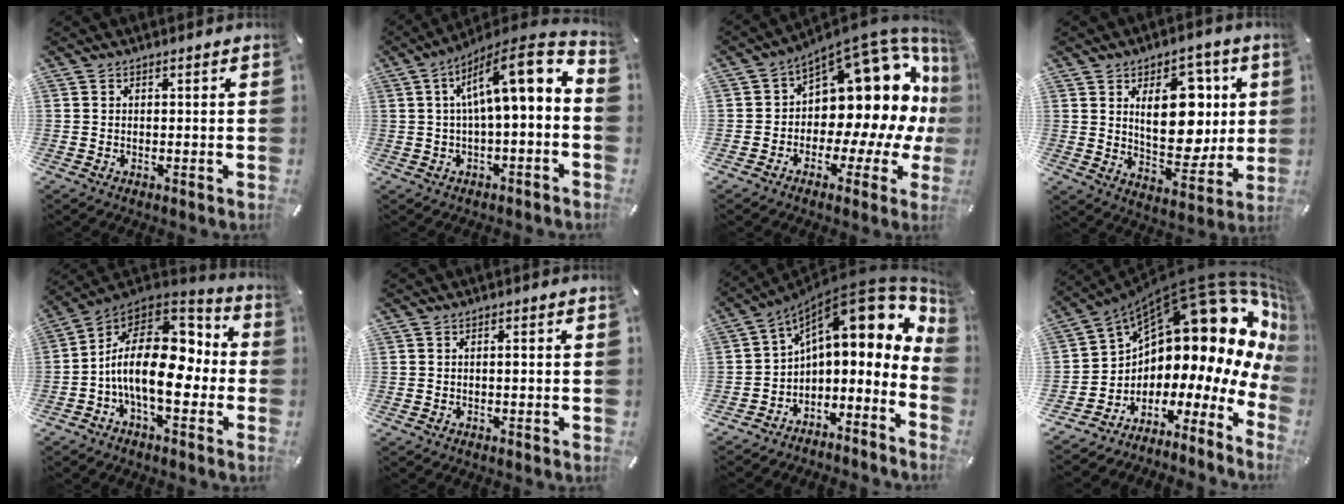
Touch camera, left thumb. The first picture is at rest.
{"total": 14.0, "force": [3.3, 4.2, 12.9], "torque": [-0.199, -0.023, 0.053]}
{"total": 17.1, "force": [6.8, 10.3, 11.8], "torque": [-0.140, -0.086, 0.122]}
{"total": 16.2, "force": [4.5, 10.4, 11.5], "torque": [-0.167, -0.017, 0.078]}
{"total": 20.3, "force": [-1.6, 10.9, 17.1], "torque": [-0.303, 0.003, -0.025]}
{"total": 0.9, "force": [0.0, 0.2, 0.9], "torque": [-0.018, 0.000, -0.001]}
{"total": 17.4, "force": [9.0, 8.5, 12.2], "torque": [-0.177, -0.073, 0.153]}
{"total": 18.8, "force": [12.9, 9.1, 10.2], "torque": [-0.116, -0.153, 0.238]}